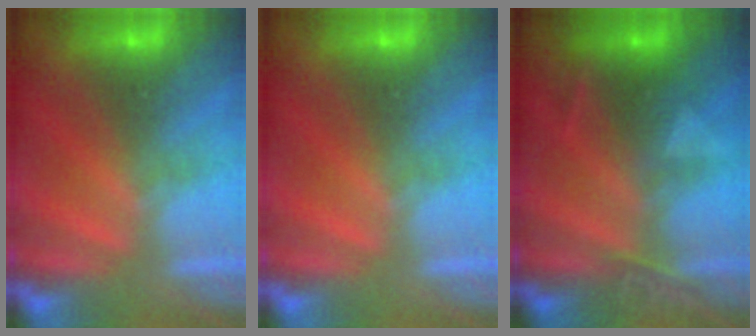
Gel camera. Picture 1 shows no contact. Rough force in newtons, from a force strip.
{"total": 0.0}
{"total": 2.5}